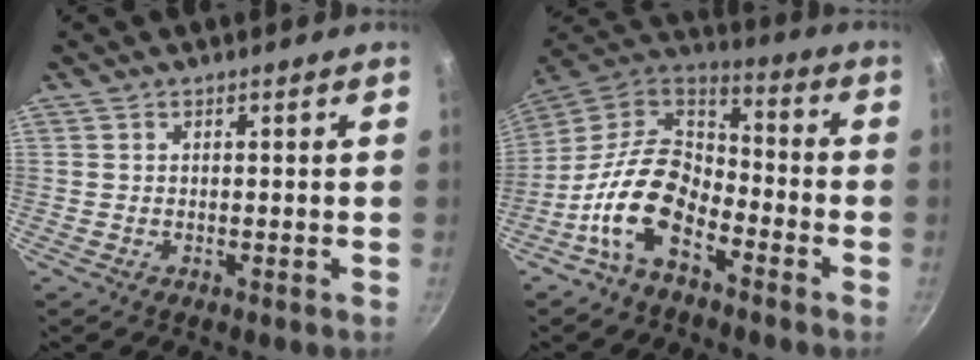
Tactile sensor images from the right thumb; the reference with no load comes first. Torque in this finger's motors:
{"motor_torque": [1.60, 1.81, 1.35, -1.42, 0.28]}